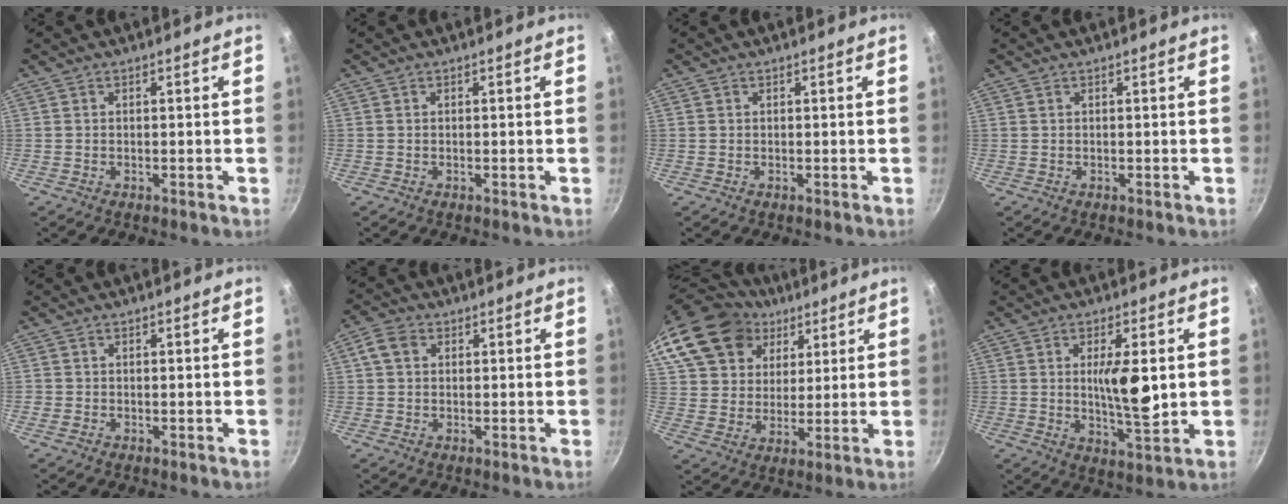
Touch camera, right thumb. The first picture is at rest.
{"total": 0.0}
{"total": 0.0}
{"total": 0.0}
{"total": 0.7, "force": [-0.2, 0.6, 0.3], "torque": [-0.005, 0.001, -0.005]}
{"total": 4.1, "force": [1.0, 3.2, 2.2], "torque": [-0.033, 0.004, 0.010]}
{"total": 21.7, "force": [11.0, 15.9, 9.8], "torque": [-0.189, 0.015, 0.203]}
{"total": 9.8, "force": [1.2, 3.1, 9.3], "torque": [-0.146, -0.021, 0.023]}